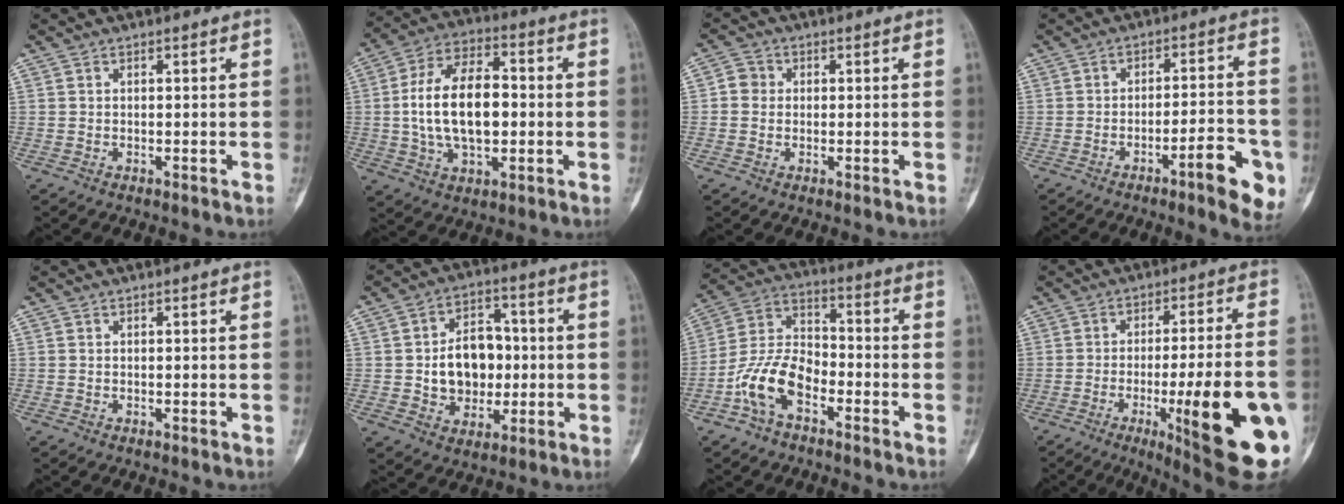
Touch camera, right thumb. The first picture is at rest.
{"total": 16.6, "force": [-0.2, 9.4, 13.7], "torque": [-0.236, 0.022, -0.005]}
{"total": 3.3, "force": [0.2, 3.1, 1.1], "torque": [-0.003, 0.006, -0.003]}
{"total": 10.5, "force": [-4.7, 2.5, 9.0], "torque": [-0.109, 0.024, -0.064]}
{"total": 0.0}
{"total": 12.4, "force": [-0.2, 9.5, 8.0], "torque": [-0.083, 0.021, 0.002]}
{"total": 11.5, "force": [-5.3, 6.6, 7.9], "torque": [-0.150, 0.047, -0.108]}
{"total": 23.4, "force": [-7.1, 4.2, 21.9], "torque": [-0.258, -0.003, -0.086]}